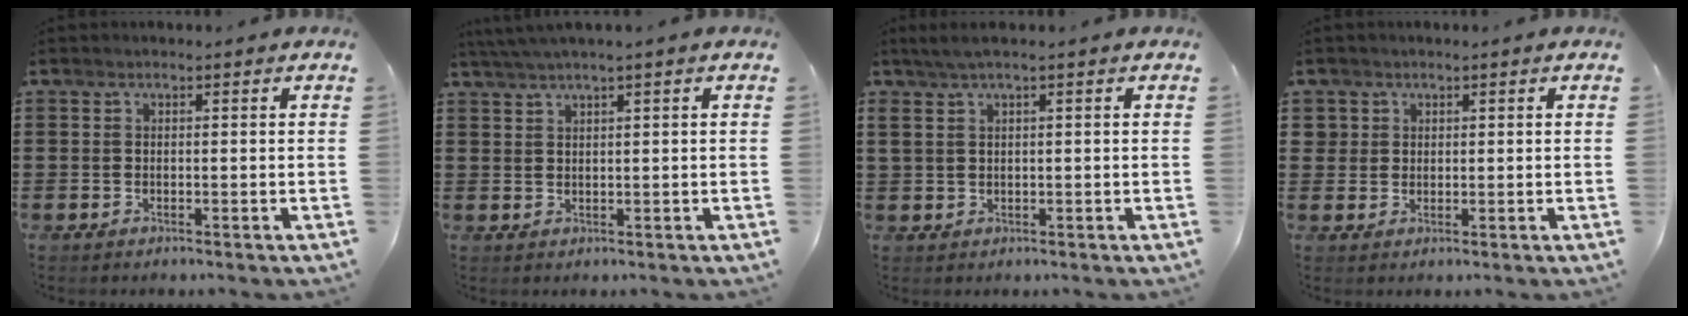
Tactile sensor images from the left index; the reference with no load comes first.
{"total": 2.0, "force": [1.4, -0.4, 1.4], "torque": [-0.028, -0.001, 0.026]}
{"total": 2.2, "force": [0.8, 0.3, 2.0], "torque": [-0.038, 0.002, 0.014]}
{"total": 2.0, "force": [0.9, 1.8, 0.1], "torque": [-0.011, 0.008, 0.016]}